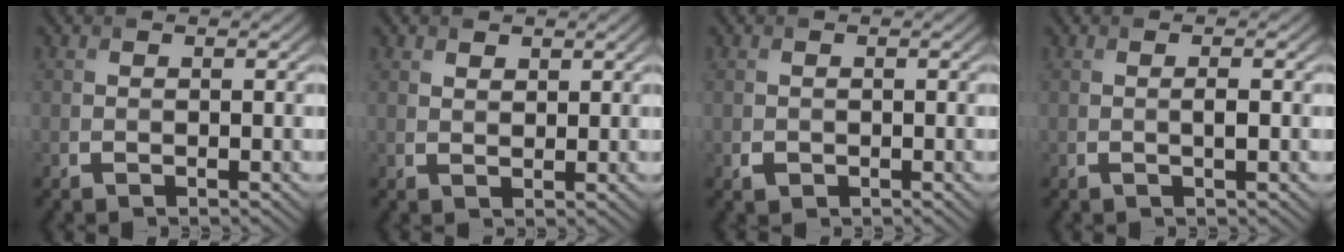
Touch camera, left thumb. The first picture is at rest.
{"total": 1.4, "force": [1.1, 0.7, 0.5], "torque": [-0.012, -0.003, 0.023]}
{"total": 0.9, "force": [-0.4, 0.8, 0.3], "torque": [-0.006, -0.008, -0.007]}
{"total": 1.0, "force": [-0.2, 0.1, 1.0], "torque": [-0.021, 0.000, -0.004]}